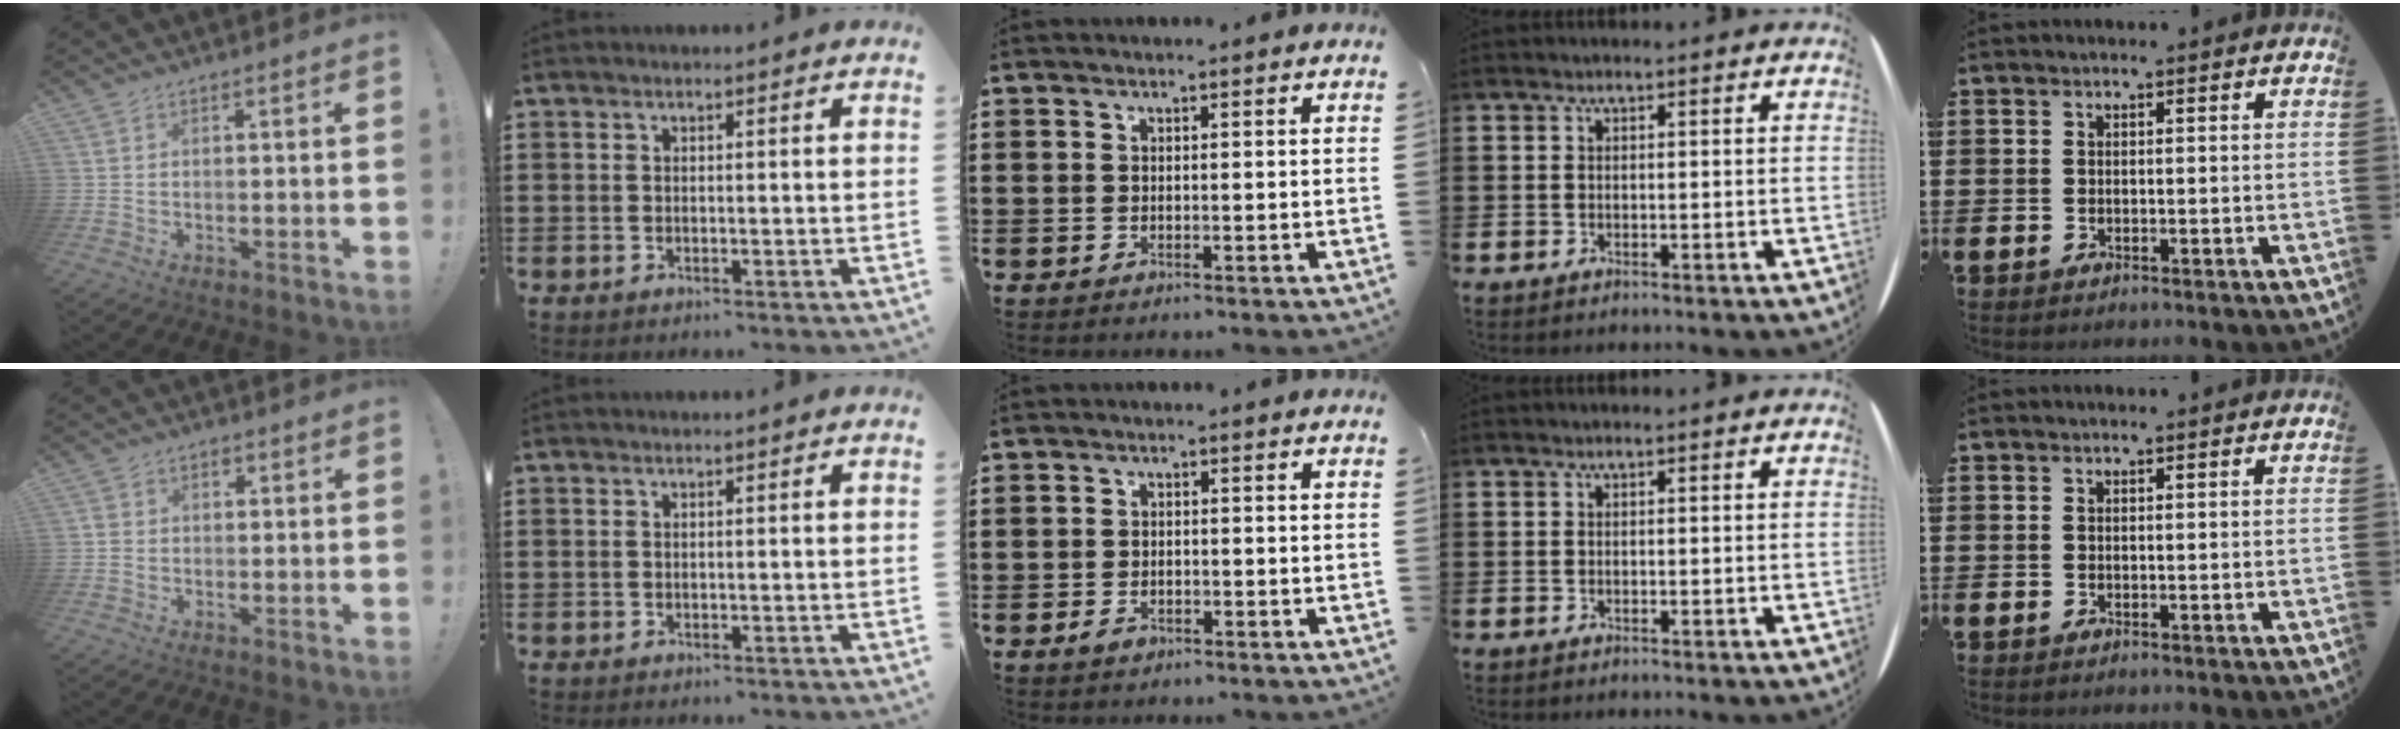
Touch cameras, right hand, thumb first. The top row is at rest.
{"thumb": {"total": 2.6, "force": [-0.1, 2.4, 1.0], "torque": [-0.015, 0.005, -0.002]}, "middle": {"total": 1.4, "force": [-0.9, 0.7, 0.8], "torque": [-0.016, -0.002, -0.018]}}